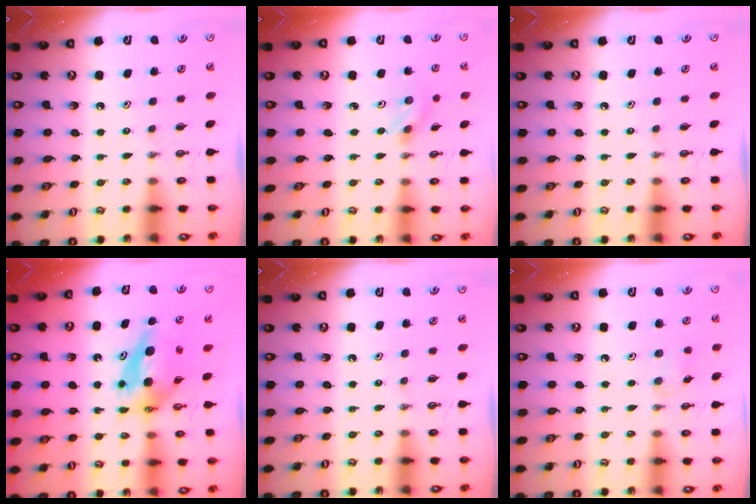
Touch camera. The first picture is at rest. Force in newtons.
{"total": 2.8, "press": 2.5, "slide": 1.3}
{"total": 0.0}
{"total": 6.7, "press": 6.7, "slide": 0.7}
{"total": 0.0}
{"total": 5.3, "press": 5.1, "slide": 1.4}